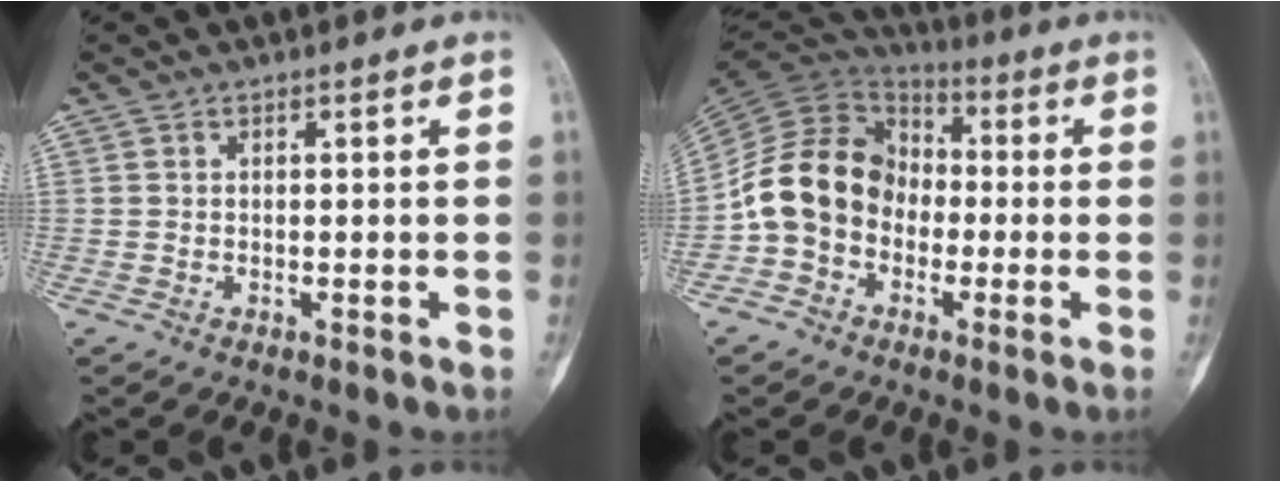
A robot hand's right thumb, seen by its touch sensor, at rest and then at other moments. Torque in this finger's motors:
{"motor_torque": [1.65, 1.56, 1.39, -0.37, 0.15]}